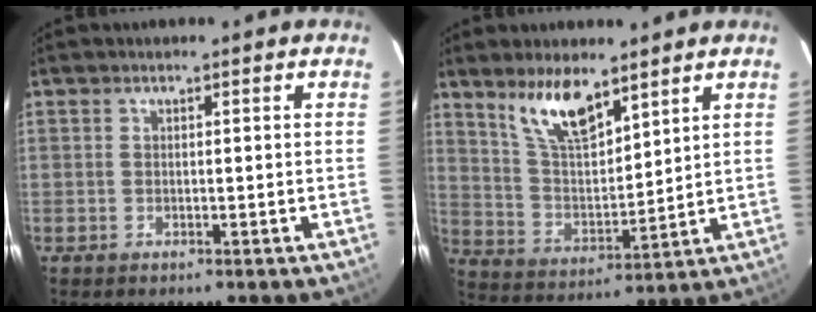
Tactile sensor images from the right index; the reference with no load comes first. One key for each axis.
{"total": 11.1, "fx": 7.7, "fy": 3.7, "fz": 7.0, "tx": -0.127, "ty": 0.002, "tz": 0.158}